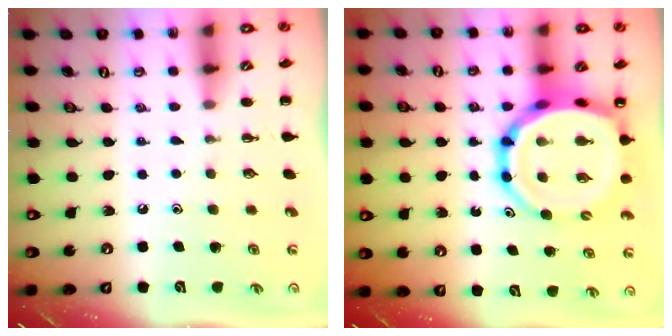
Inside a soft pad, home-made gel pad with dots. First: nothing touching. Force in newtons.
{"total": 17.0, "press": 16.4, "slide": 4.5}